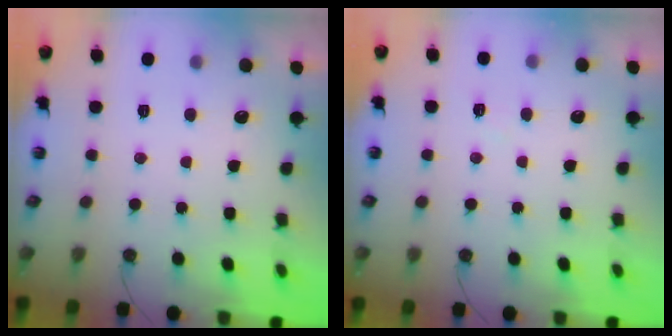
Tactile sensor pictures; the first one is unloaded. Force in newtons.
{"total": 5.4, "press": 5.4, "slide": 0.8}